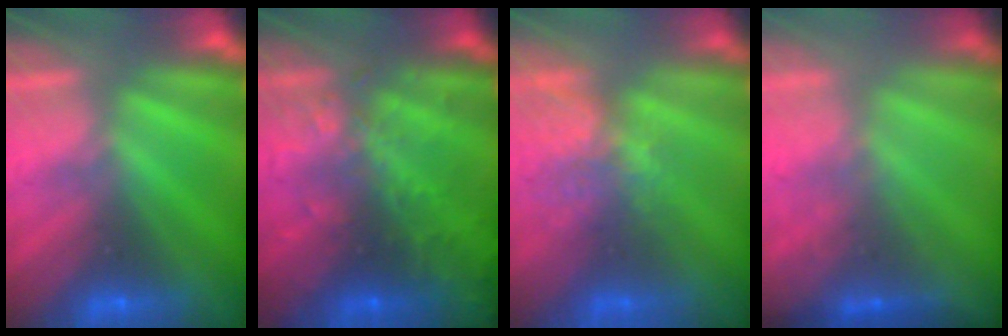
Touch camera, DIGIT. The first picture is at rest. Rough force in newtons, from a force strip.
{"total": 6.7}
{"total": 3.6}
{"total": 1.8}